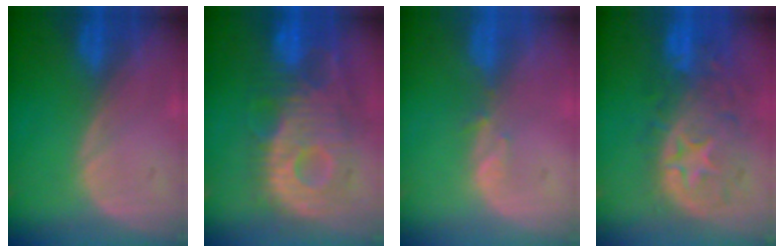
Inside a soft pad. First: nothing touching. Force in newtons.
{"total": 11.8, "press": 10.6, "slide": 5.2}
{"total": 1.1, "press": 1.1, "slide": 0.2}
{"total": 11.1, "press": 9.8, "slide": 5.1}